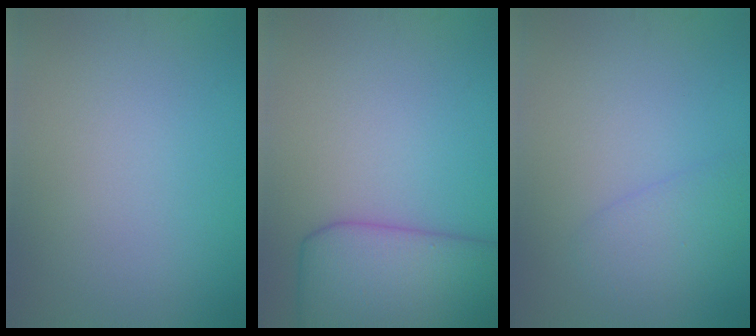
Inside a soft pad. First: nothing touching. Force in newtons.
{"total": 8.5, "press": 8.5, "slide": 0.2}
{"total": 2.0, "press": 2.0, "slide": 0.2}